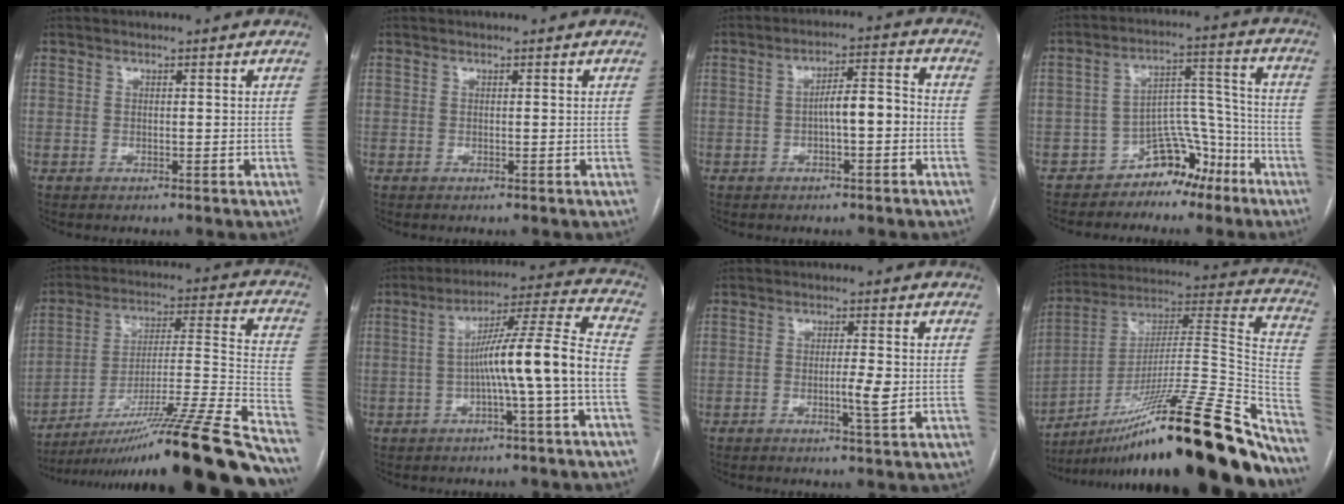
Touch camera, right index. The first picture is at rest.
{"total": 0.0}
{"total": 5.8, "force": [-1.2, 1.3, 5.6], "torque": [-0.088, 0.025, -0.018]}
{"total": 8.1, "force": [-6.0, 4.8, 2.7], "torque": [-0.033, 0.056, -0.094]}
{"total": 31.0, "force": [-24.7, -0.4, 18.7], "torque": [-0.209, -0.024, -0.381]}
{"total": 12.6, "force": [-2.9, -1.0, 12.3], "torque": [-0.192, 0.029, -0.049]}
{"total": 3.4, "force": [-0.7, 0.2, 3.3], "torque": [-0.055, -0.002, -0.012]}
{"total": 36.2, "force": [-25.6, 2.3, 25.4], "torque": [-0.306, -0.002, -0.403]}